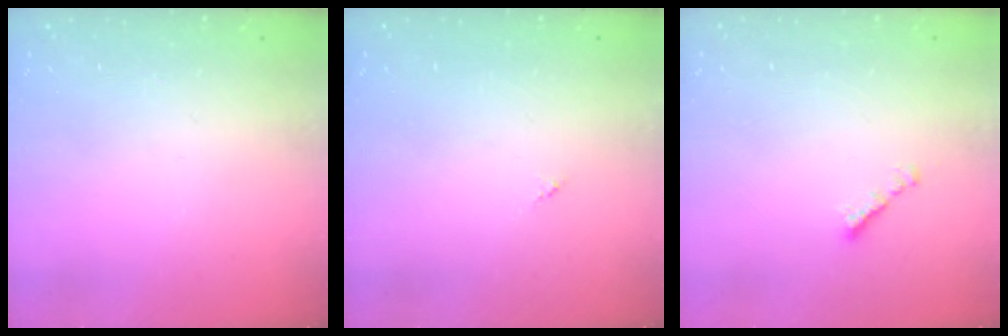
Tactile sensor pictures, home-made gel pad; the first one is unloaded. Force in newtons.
{"total": 0.0}
{"total": 1.8, "press": 1.7, "slide": 0.6}